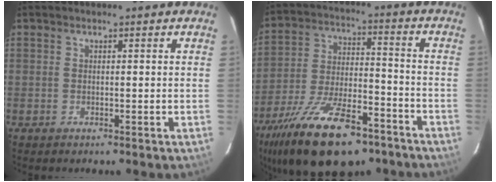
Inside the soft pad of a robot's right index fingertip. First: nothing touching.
{"total": 23.0, "force": [-15.6, 8.9, 14.3], "torque": [-0.275, -0.034, -0.246]}